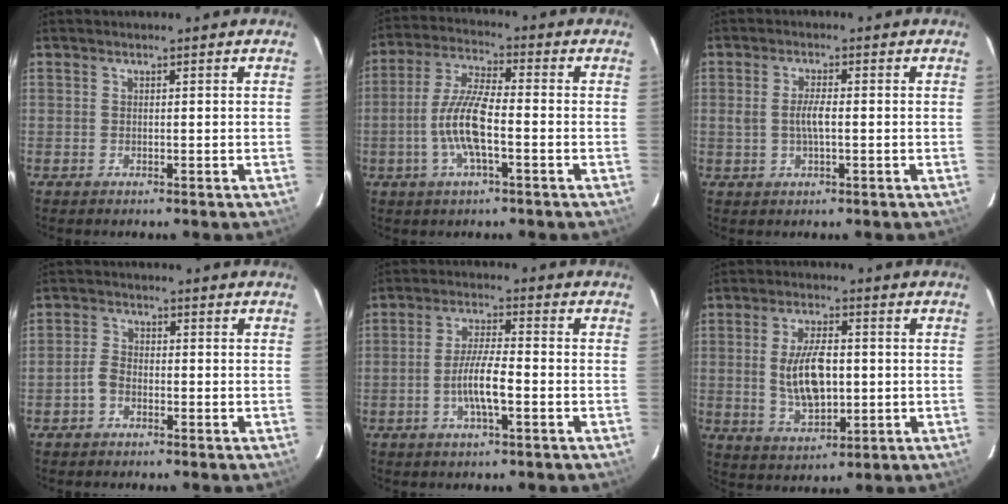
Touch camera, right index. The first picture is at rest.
{"total": 9.9, "force": [-2.7, 2.1, 9.2], "torque": [-0.192, 0.003, -0.056]}
{"total": 3.6, "force": [-0.3, 1.0, 3.4], "torque": [-0.066, 0.002, -0.003]}
{"total": 2.8, "force": [-1.7, 1.8, 1.4], "torque": [-0.034, 0.007, -0.036]}
{"total": 6.6, "force": [-2.3, 1.0, 6.1], "torque": [-0.120, 0.002, -0.044]}
{"total": 10.4, "force": [-0.1, 5.0, 9.1], "torque": [-0.176, -0.001, 0.006]}